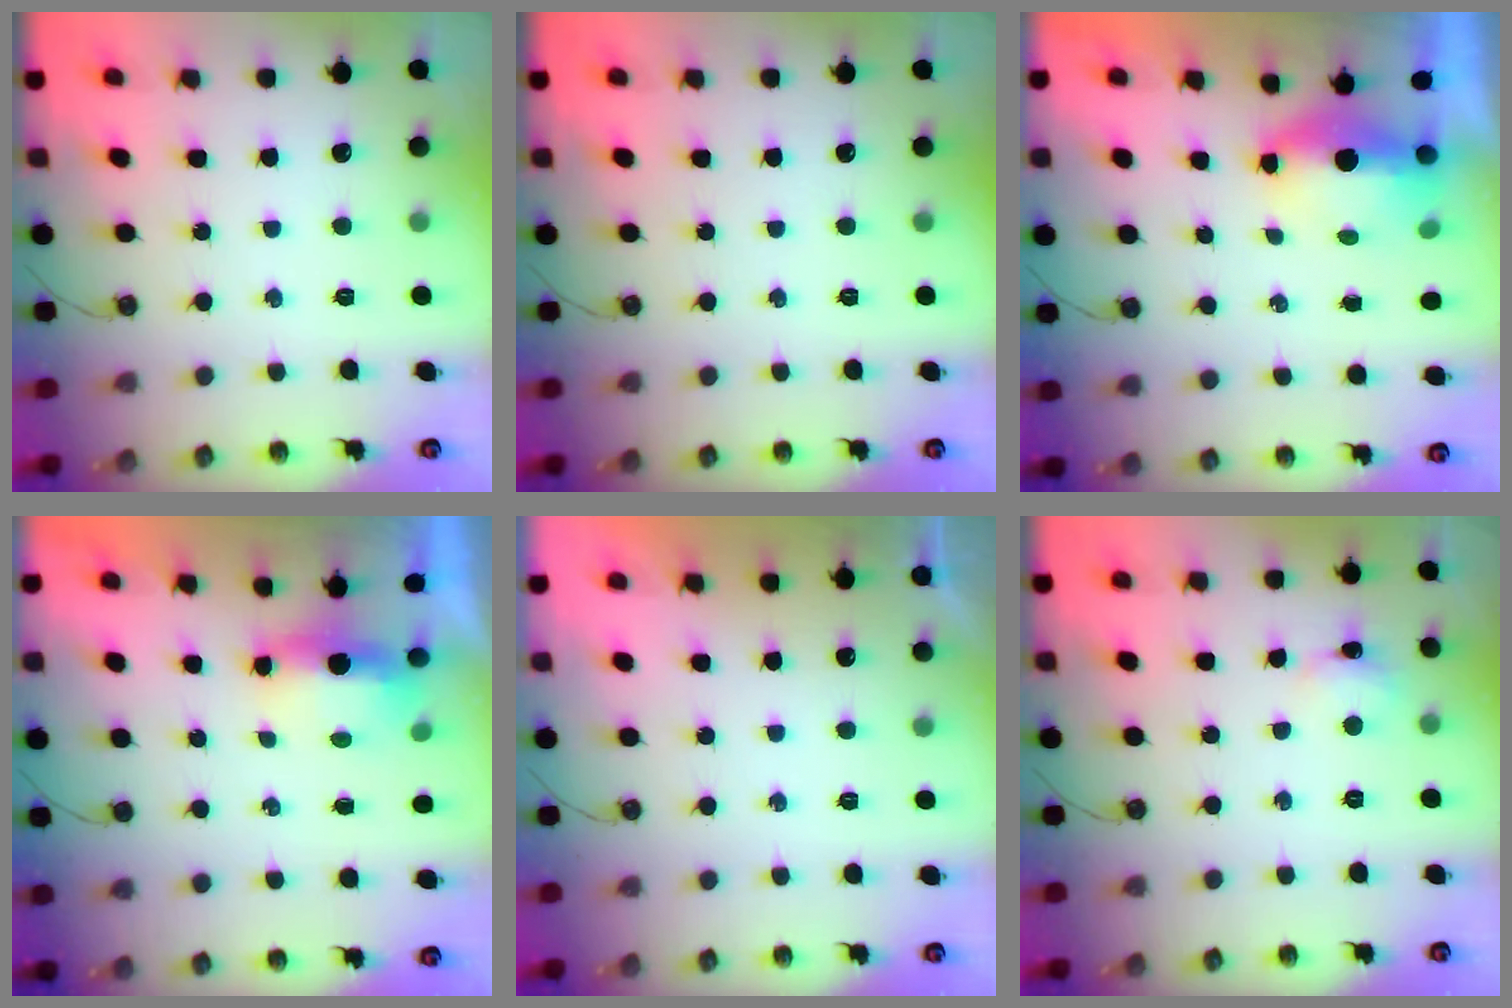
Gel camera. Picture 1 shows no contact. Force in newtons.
{"total": 0.0}
{"total": 13.2, "press": 7.5, "slide": 10.8}
{"total": 5.0, "press": 4.9, "slide": 1.2}
{"total": 0.0}
{"total": 4.6, "press": 4.5, "slide": 0.8}